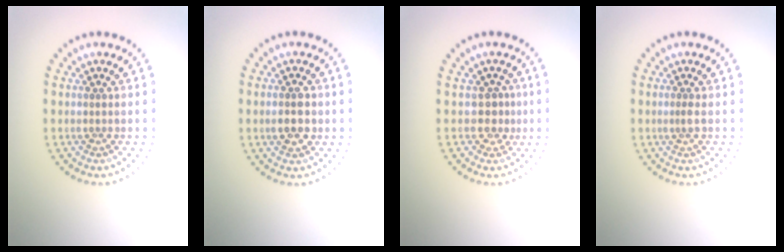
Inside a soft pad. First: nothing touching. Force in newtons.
{"total": 3.0, "press": 3.0, "slide": 0.1}
{"total": 2.0, "press": 1.5, "slide": 1.3}
{"total": 0.8, "press": 0.6, "slide": 0.5}